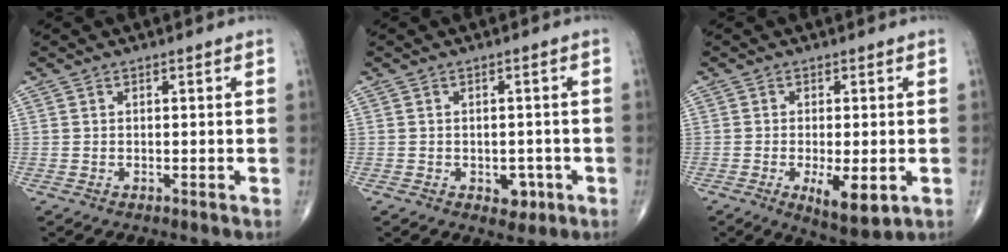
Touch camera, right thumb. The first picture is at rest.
{"total": 3.3, "force": [-1.2, 2.3, 2.0], "torque": [-0.006, 0.005, -0.011]}
{"total": 7.4, "force": [-2.1, 2.6, 6.6], "torque": [-0.104, -0.018, -0.028]}